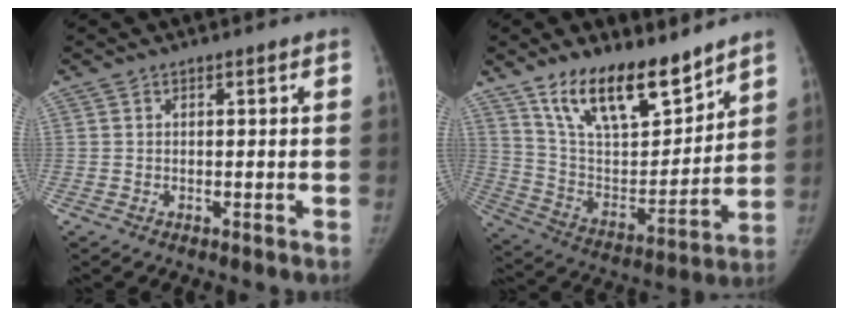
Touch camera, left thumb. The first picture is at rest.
{"total": 19.2, "force": [13.8, 7.6, 10.9], "torque": [-0.144, -0.079, 0.252]}